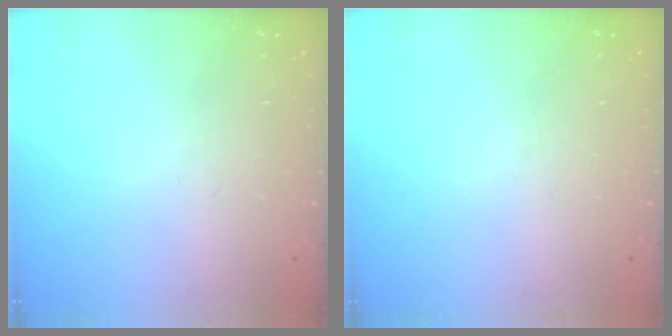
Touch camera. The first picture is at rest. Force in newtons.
{"total": 0.0}